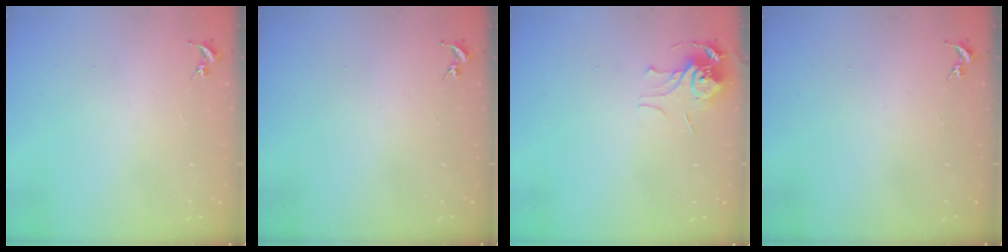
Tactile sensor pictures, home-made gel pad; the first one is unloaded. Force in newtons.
{"total": 0.0}
{"total": 7.8, "press": 7.7, "slide": 0.7}
{"total": 0.0}